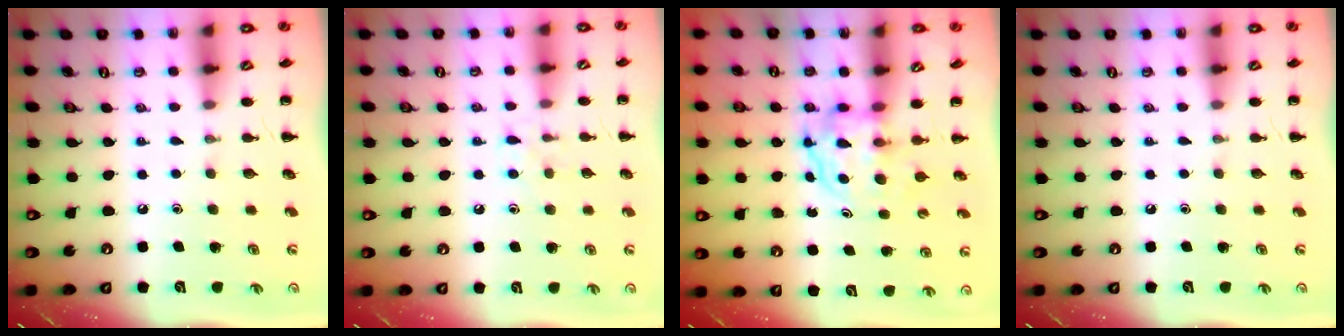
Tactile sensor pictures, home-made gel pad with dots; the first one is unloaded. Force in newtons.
{"total": 5.5, "press": 5.2, "slide": 1.7}
{"total": 3.7, "press": 3.7, "slide": 0.2}
{"total": 0.0}